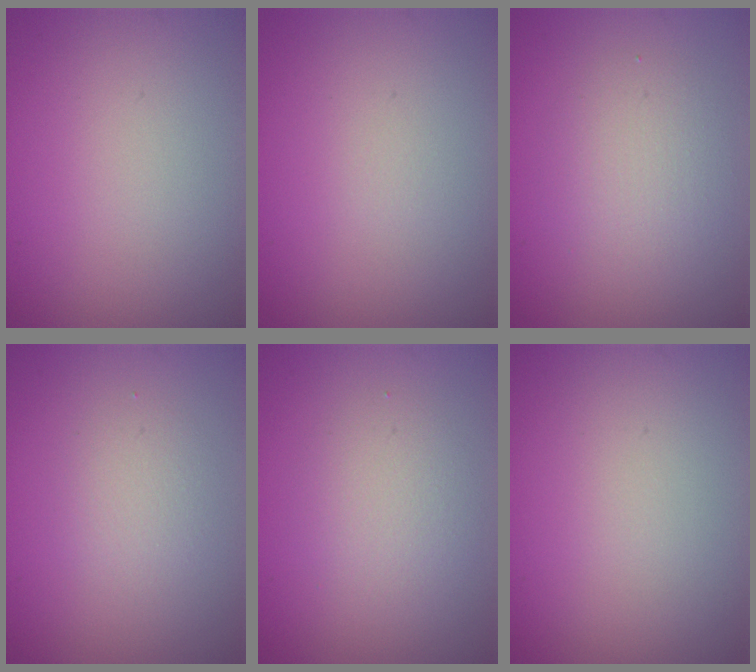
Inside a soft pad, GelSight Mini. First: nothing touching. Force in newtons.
{"total": 0.0}
{"total": 2.7, "press": 2.7, "slide": 0.1}
{"total": 1.6, "press": 1.6, "slide": 0.1}
{"total": 2.4, "press": 2.4, "slide": 0.0}
{"total": 0.0}